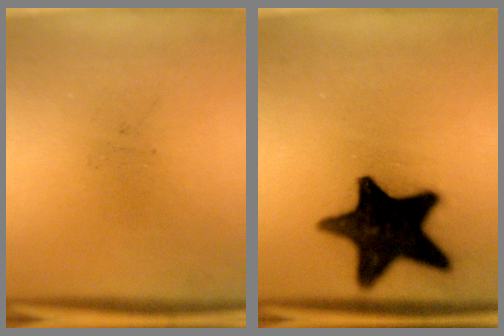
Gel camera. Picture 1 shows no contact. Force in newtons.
{"total": 19.1}